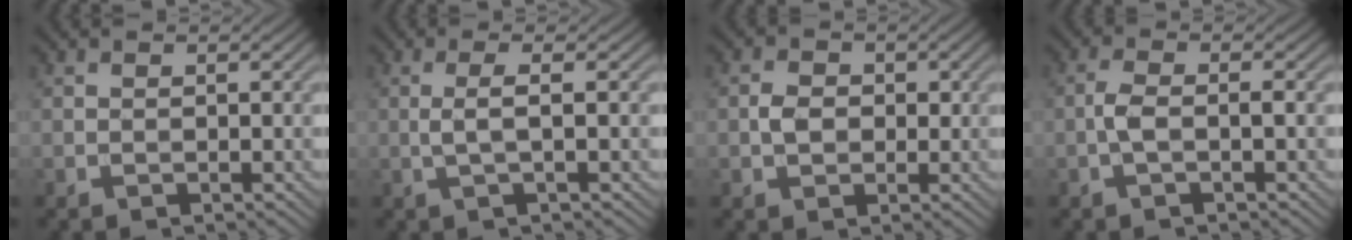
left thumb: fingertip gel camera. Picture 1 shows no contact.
{"total": 2.6, "force": [0.0, 0.4, 2.6], "torque": [-0.046, 0.007, -0.006]}
{"total": 2.6, "force": [-0.1, 2.1, 1.5], "torque": [-0.031, -0.002, -0.007]}
{"total": 2.6, "force": [-0.7, 0.7, 2.4], "torque": [-0.052, 0.006, -0.018]}